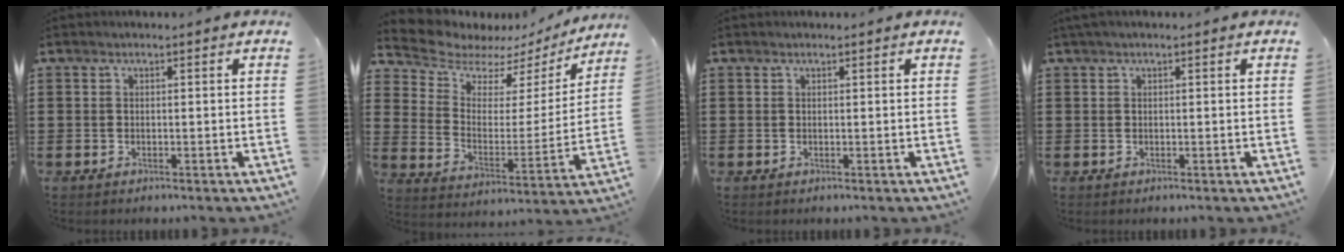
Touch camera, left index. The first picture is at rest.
{"total": 7.6, "force": [6.7, 3.0, 1.9], "torque": [-0.076, -0.038, 0.118]}
{"total": 0.0}
{"total": 0.6, "force": [0.2, 0.0, 0.6], "torque": [-0.010, 0.000, 0.005]}